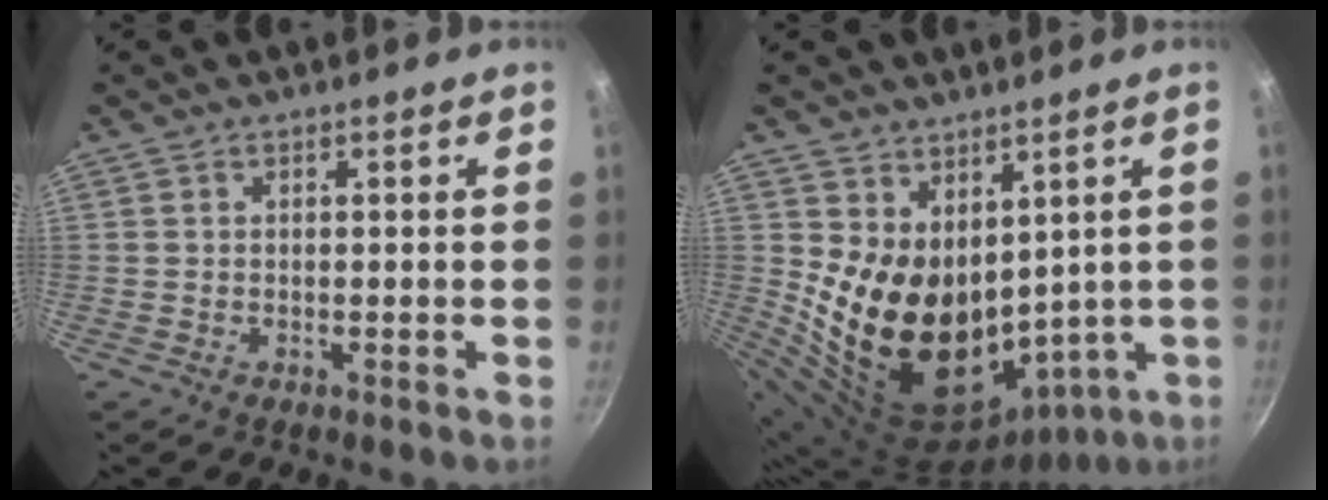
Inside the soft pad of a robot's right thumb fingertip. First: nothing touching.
{"total": 16.4, "force": [3.8, 11.8, 10.7], "torque": [-0.161, -0.034, 0.104]}